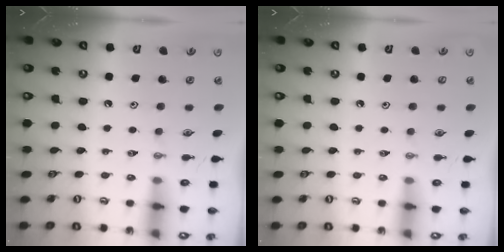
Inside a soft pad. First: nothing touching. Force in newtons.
{"total": 0.7, "press": 0.1, "slide": 0.7}